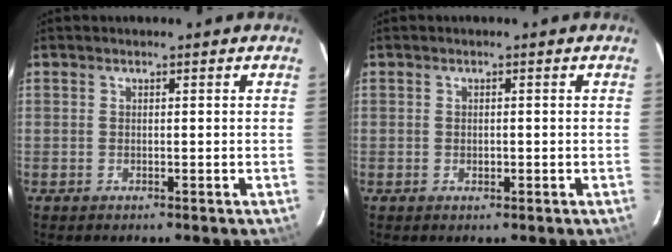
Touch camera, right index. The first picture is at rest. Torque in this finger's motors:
{"motor_torque": [-0.06, 0.01, -0.01, 0.00]}